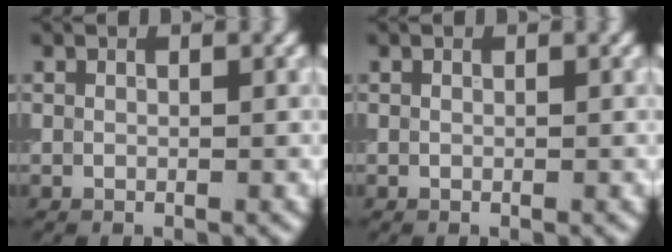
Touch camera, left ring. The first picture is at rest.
{"total": 0.0}